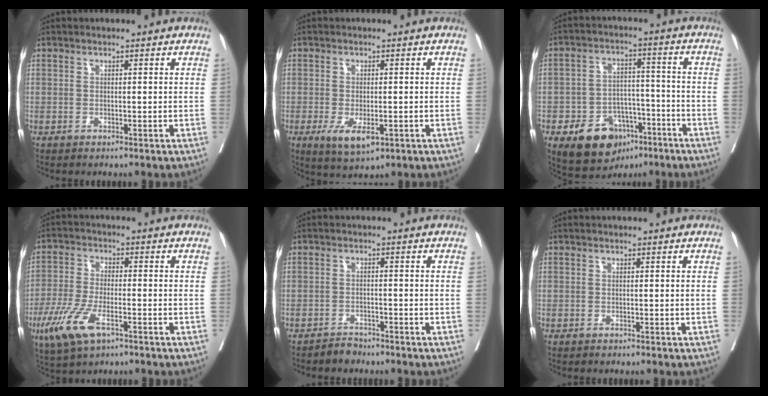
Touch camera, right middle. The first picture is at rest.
{"total": 5.4, "force": [-2.1, 2.1, 4.5], "torque": [-0.081, -0.013, -0.025]}
{"total": 11.0, "force": [-6.2, 7.2, 5.6], "torque": [-0.088, 0.016, -0.091]}
{"total": 8.6, "force": [-4.4, 2.9, 6.8], "torque": [-0.148, -0.017, -0.080]}
{"total": 1.8, "force": [-1.7, 0.5, -0.2], "torque": [-0.002, -0.003, -0.030]}
{"total": 0.0}